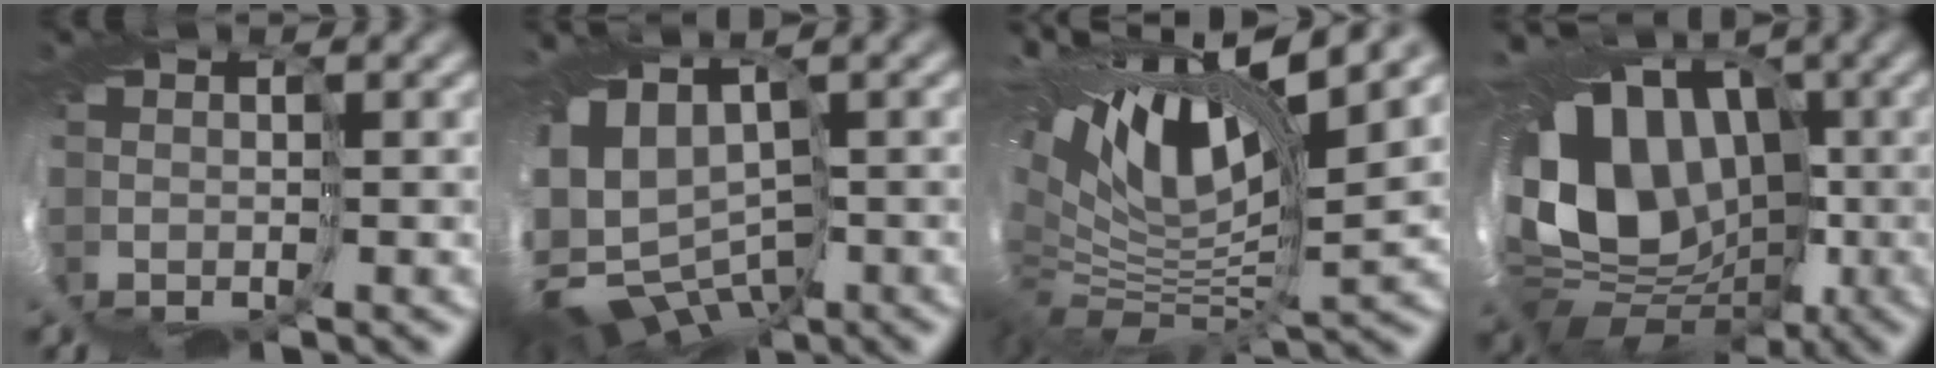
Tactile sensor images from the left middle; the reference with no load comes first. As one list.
[{"total": 9.4, "force": [-2.1, 7.1, 5.8], "torque": [-0.130, -0.022, -0.004]}, {"total": 10.9, "force": [6.1, 3.6, 8.2], "torque": [-0.178, 0.019, 0.098]}, {"total": 13.1, "force": [0.4, 10.8, 7.5], "torque": [-0.153, 0.002, 0.011]}]